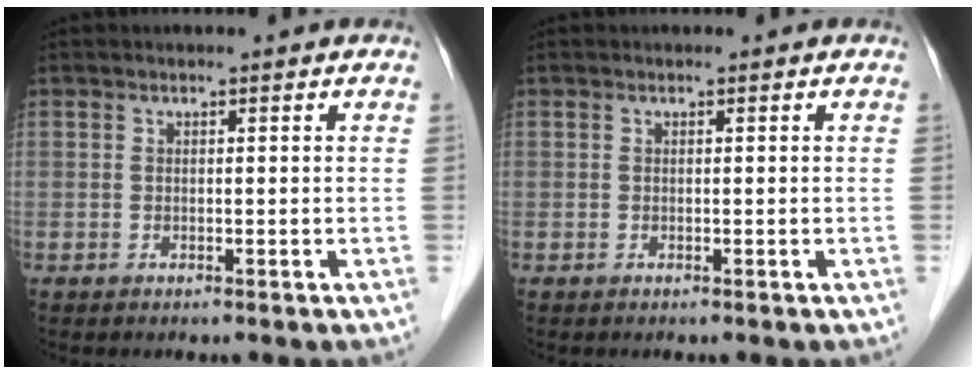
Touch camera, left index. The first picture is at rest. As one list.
[{"total": 0.0}]